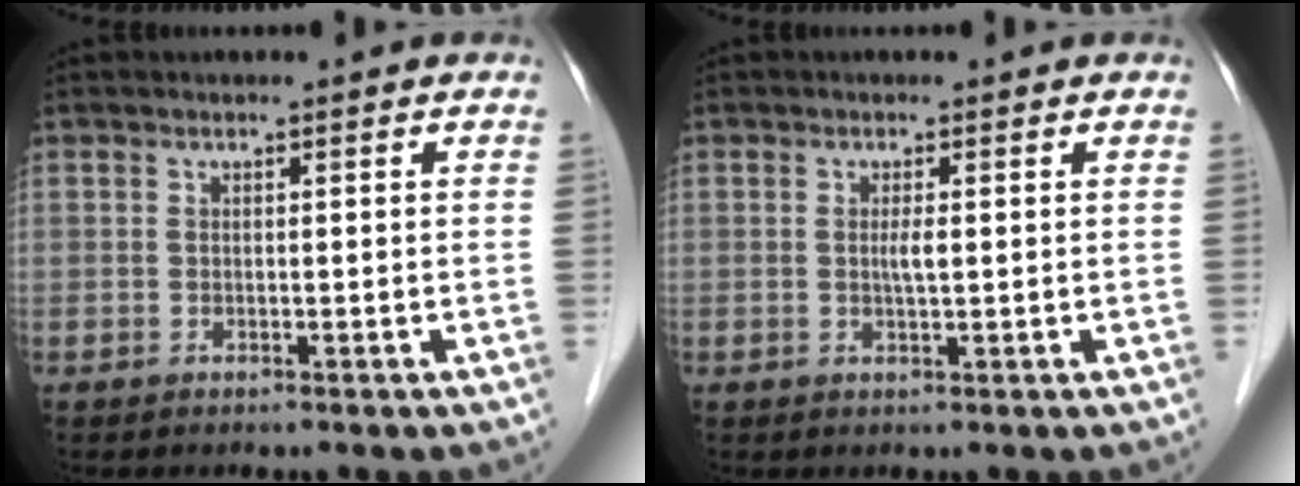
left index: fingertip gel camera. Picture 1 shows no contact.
{"total": 1.6, "force": [0.3, 0.2, 1.5], "torque": [-0.033, 0.000, 0.006]}